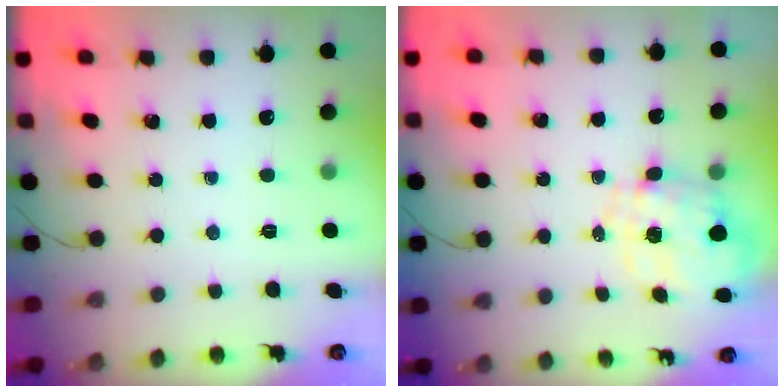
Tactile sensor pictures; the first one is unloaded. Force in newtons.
{"total": 2.8, "press": 2.6, "slide": 1.0}